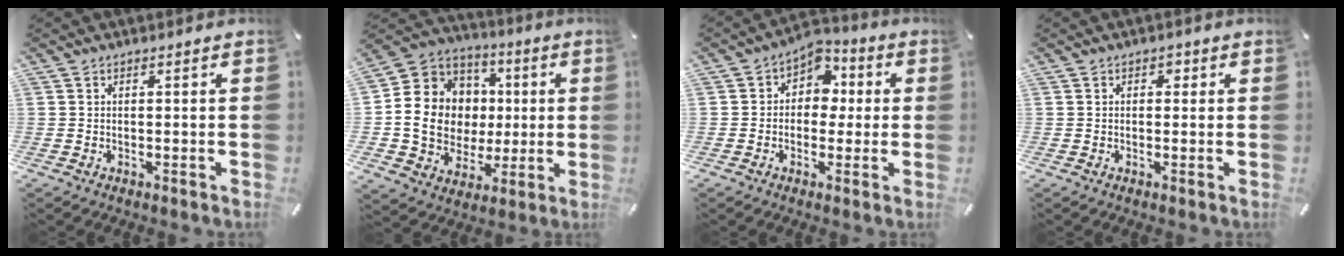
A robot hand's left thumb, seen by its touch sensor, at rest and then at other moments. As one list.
[{"total": 15.1, "force": [-0.2, 14.0, 5.6], "torque": [-0.101, -0.004, 0.012]}, {"total": 6.8, "force": [0.6, 6.0, 3.0], "torque": [-0.048, -0.005, 0.006]}, {"total": 1.3, "force": [0.1, 1.2, 0.6], "torque": [-0.006, 0.006, -0.003]}]